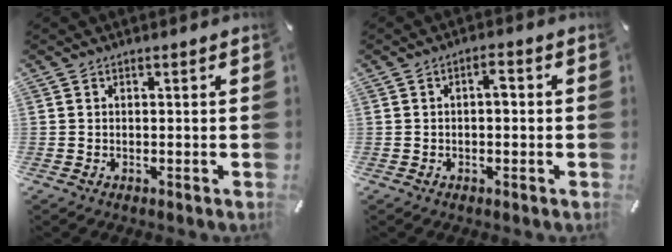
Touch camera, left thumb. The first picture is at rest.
{"total": 2.8, "force": [0.1, 1.3, 2.4], "torque": [-0.042, 0.008, -0.003]}